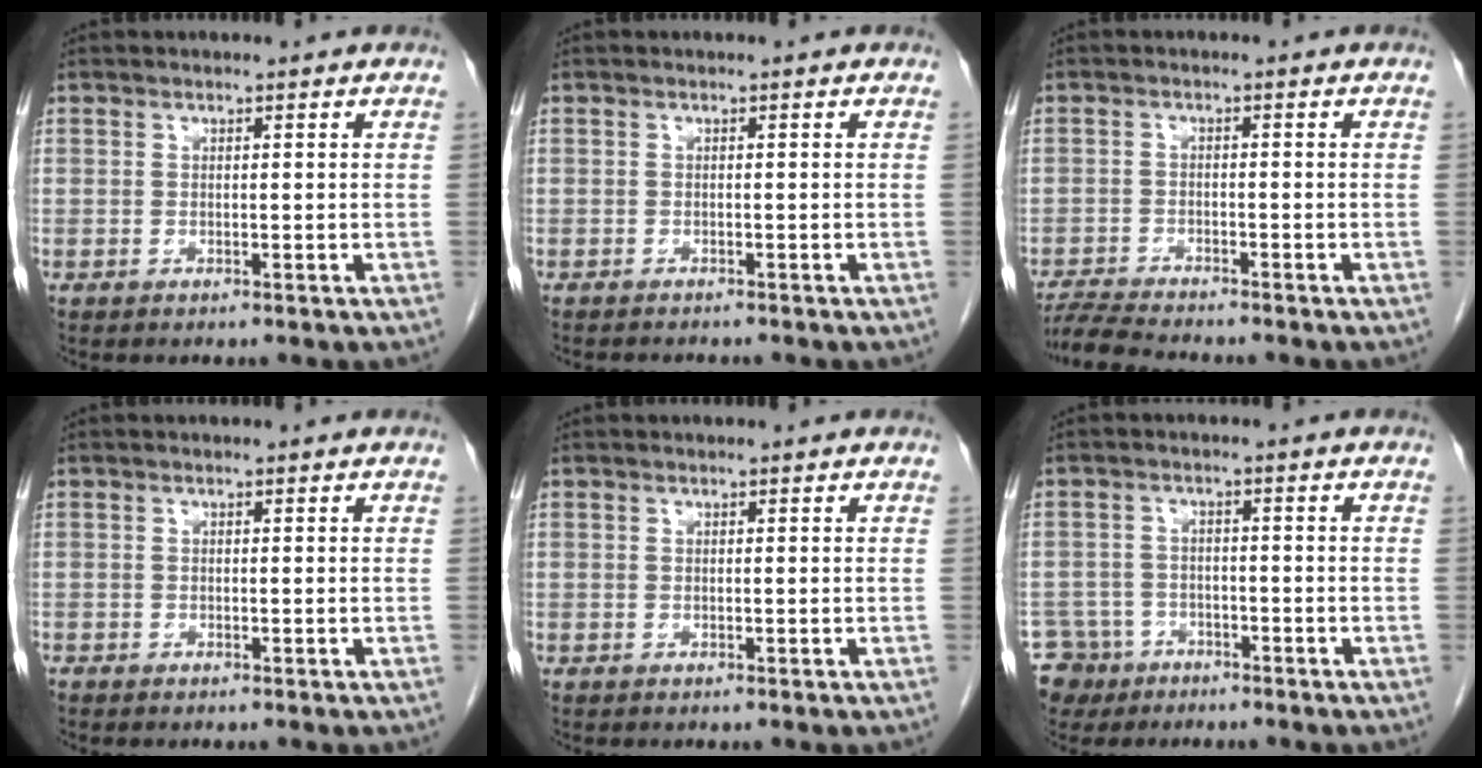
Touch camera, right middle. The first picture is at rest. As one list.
[{"total": 2.7, "force": [-2.6, 0.4, 0.7], "torque": [-0.008, -0.006, -0.033]}, {"total": 6.5, "force": [-6.1, 0.0, 2.2], "torque": [-0.039, -0.019, -0.106]}, {"total": 0.0}, {"total": 0.0}, {"total": 6.6, "force": [-4.5, 4.9, 0.1], "torque": [-0.009, 0.004, -0.074]}]